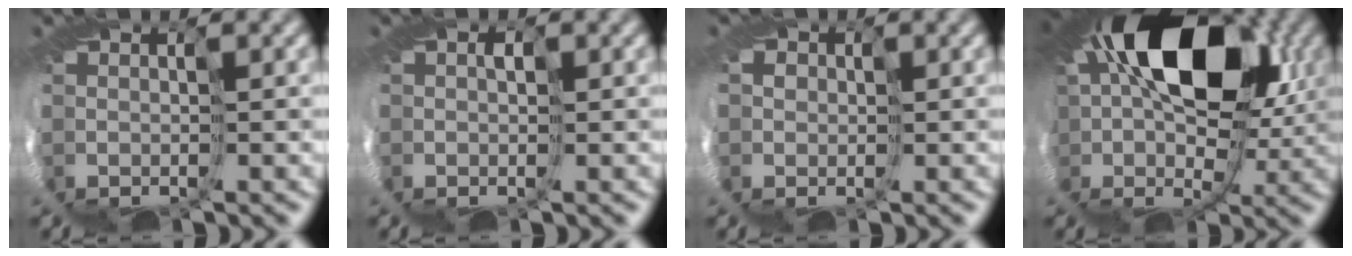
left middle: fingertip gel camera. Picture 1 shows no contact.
{"total": 0.7, "force": [0.2, 0.5, 0.4], "torque": [-0.005, 0.009, 0.003]}
{"total": 4.4, "force": [0.1, 4.1, 1.6], "torque": [-0.028, 0.006, -0.031]}
{"total": 14.8, "force": [5.4, 9.2, 10.3], "torque": [-0.158, 0.010, 0.075]}